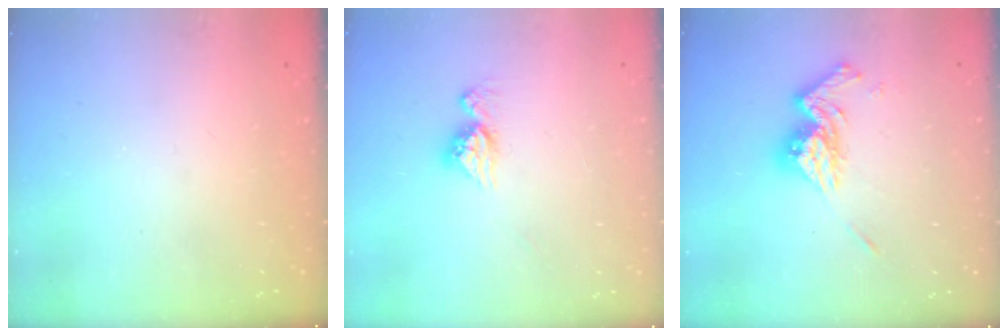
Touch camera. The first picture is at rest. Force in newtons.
{"total": 9.4, "press": 9.4, "slide": 0.8}
{"total": 13.5, "press": 13.4, "slide": 1.2}